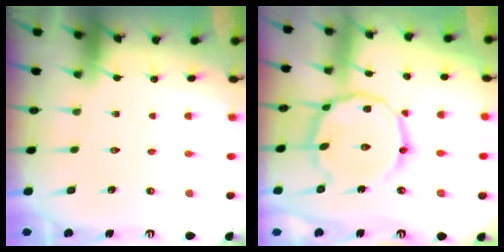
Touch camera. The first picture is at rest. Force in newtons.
{"total": 14.9, "press": 14.8, "slide": 0.8}